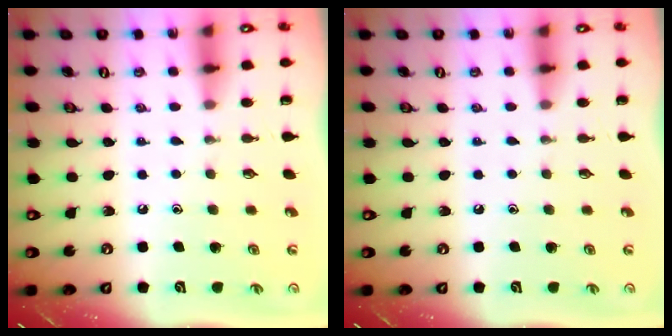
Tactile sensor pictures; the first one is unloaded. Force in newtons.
{"total": 0.0}